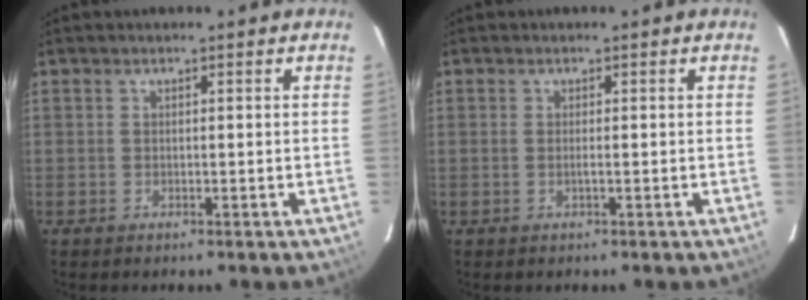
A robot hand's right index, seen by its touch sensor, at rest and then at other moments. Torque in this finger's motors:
{"motor_torque": [0.00, 0.07, 0.00, 0.02]}